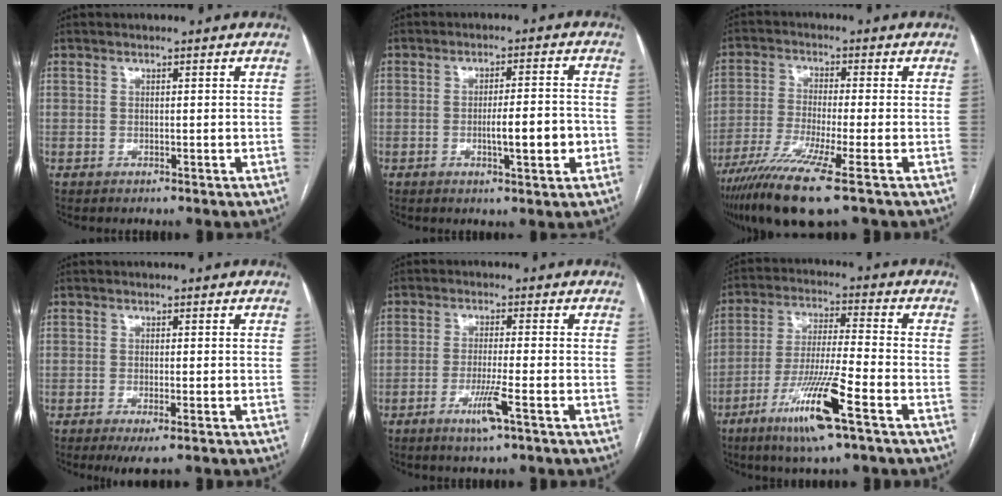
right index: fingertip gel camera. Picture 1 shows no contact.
{"total": 6.5, "force": [-1.8, 1.0, 6.2], "torque": [-0.095, 0.003, -0.022]}
{"total": 11.6, "force": [-7.1, -0.4, 9.2], "torque": [-0.177, -0.028, -0.127]}
{"total": 3.0, "force": [-1.8, 0.3, 2.5], "torque": [-0.034, -0.010, -0.027]}
{"total": 5.0, "force": [-2.5, -0.3, 4.3], "torque": [-0.082, -0.012, -0.047]}
{"total": 12.9, "force": [-6.6, 0.0, 11.1], "torque": [-0.219, -0.023, -0.122]}